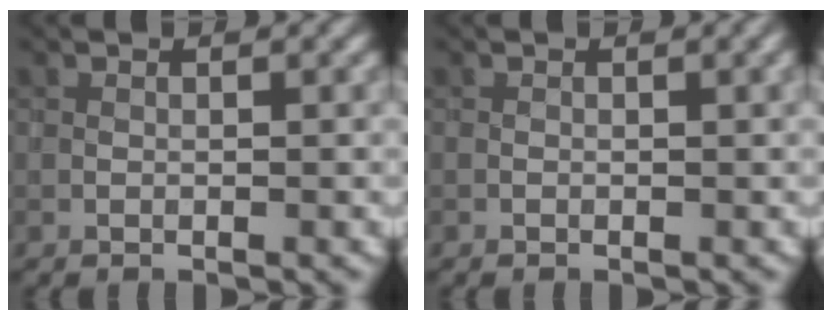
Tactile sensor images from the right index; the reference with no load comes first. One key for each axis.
{"total": 0.9, "fx": 0.1, "fy": 0.3, "fz": 0.9, "tx": -0.014, "ty": 0.001, "tz": 0.002}